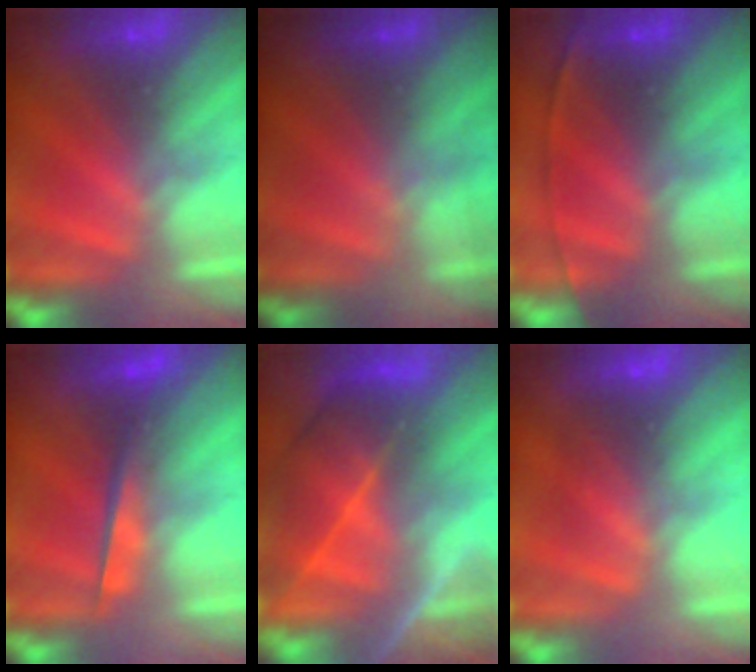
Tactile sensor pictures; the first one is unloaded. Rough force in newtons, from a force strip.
{"total": 1.7}
{"total": 1.6}
{"total": 4.5}
{"total": 7.4}
{"total": 2.7}